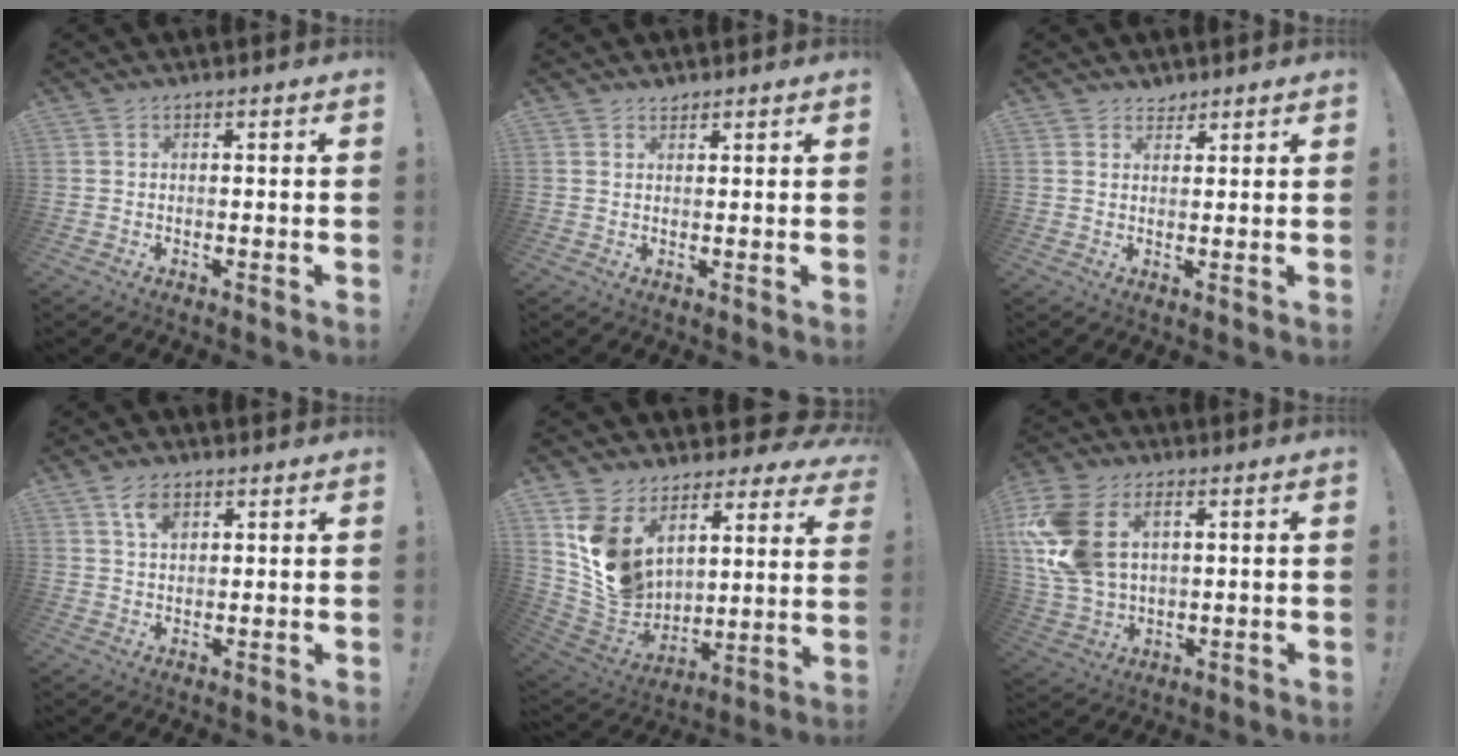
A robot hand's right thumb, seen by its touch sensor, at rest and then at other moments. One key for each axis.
{"total": 1.5, "fx": 1.3, "fy": 0.8, "fz": 0.3, "tx": 0.003, "ty": -0.009, "tz": 0.022}
{"total": 2.6, "fx": 2.1, "fy": 1.4, "fz": 0.3, "tx": 0.007, "ty": -0.017, "tz": 0.037}
{"total": 5.2, "fx": 2.9, "fy": 2.8, "fz": 3.3, "tx": -0.057, "ty": -0.008, "tz": 0.051}
{"total": 14.2, "fx": 4.8, "fy": 10.5, "fz": 8.3, "tx": -0.149, "ty": -0.041, "tz": 0.091}
{"total": 16.7, "fx": 4.7, "fy": 11.3, "fz": 11.3, "tx": -0.238, "ty": -0.016, "tz": 0.088}